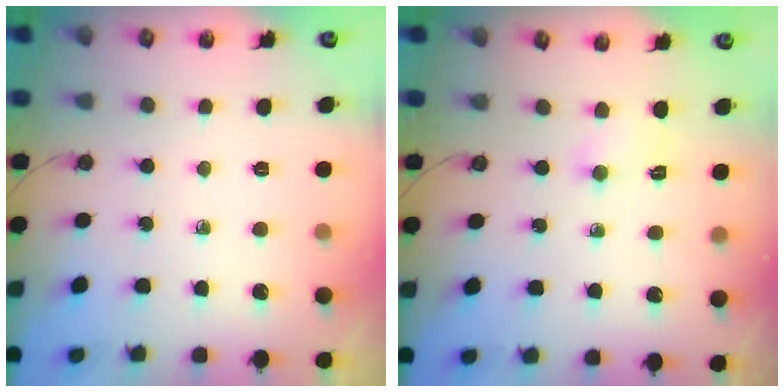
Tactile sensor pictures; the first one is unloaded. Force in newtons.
{"total": 2.4, "press": 2.3, "slide": 0.7}